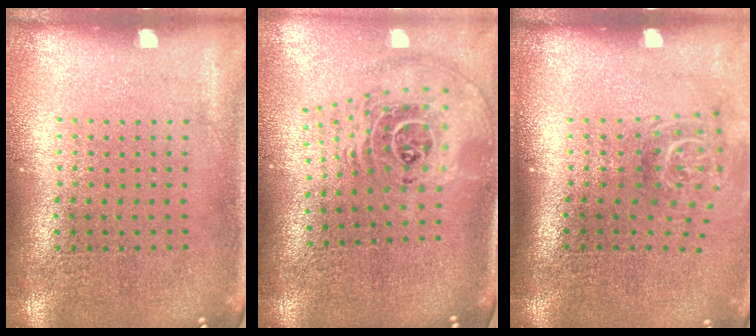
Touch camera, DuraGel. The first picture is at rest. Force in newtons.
{"total": 2.6, "press": 1.9, "slide": 1.8}
{"total": 1.8, "press": 1.3, "slide": 1.3}